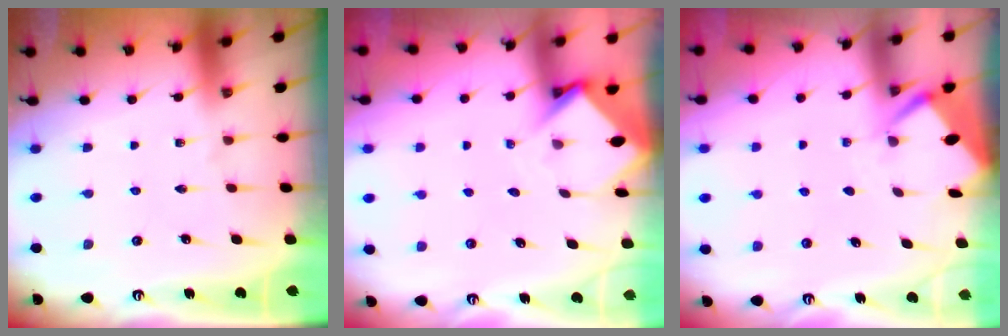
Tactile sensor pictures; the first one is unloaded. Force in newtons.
{"total": 3.6, "press": 3.6, "slide": 0.3}
{"total": 2.7, "press": 2.7, "slide": 0.4}